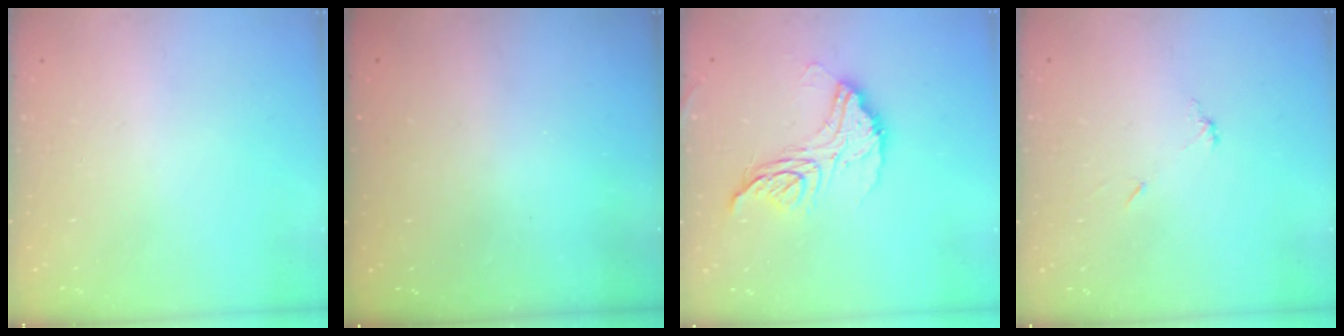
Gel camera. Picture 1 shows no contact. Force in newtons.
{"total": 3.0, "press": 3.0, "slide": 0.1}
{"total": 13.8, "press": 13.8, "slide": 1.0}
{"total": 4.7, "press": 4.6, "slide": 0.3}